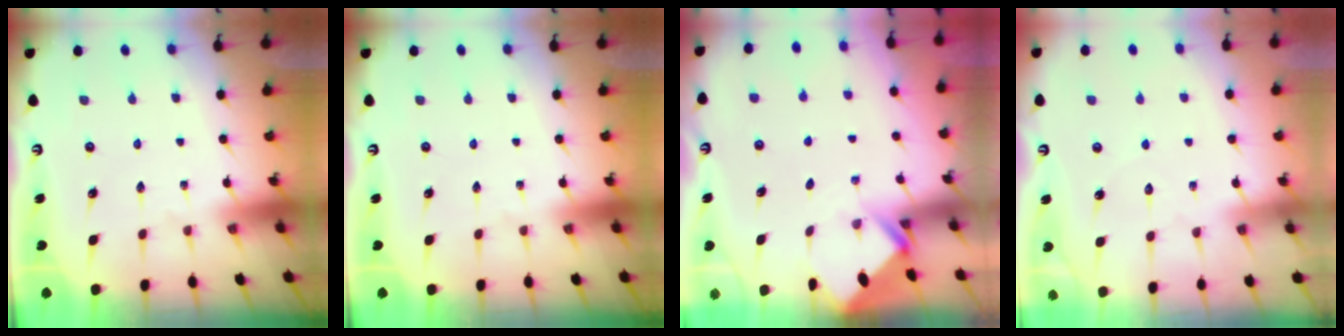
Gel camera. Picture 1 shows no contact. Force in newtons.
{"total": 0.0}
{"total": 2.6, "press": 2.6, "slide": 0.2}
{"total": 4.9, "press": 4.8, "slide": 0.6}